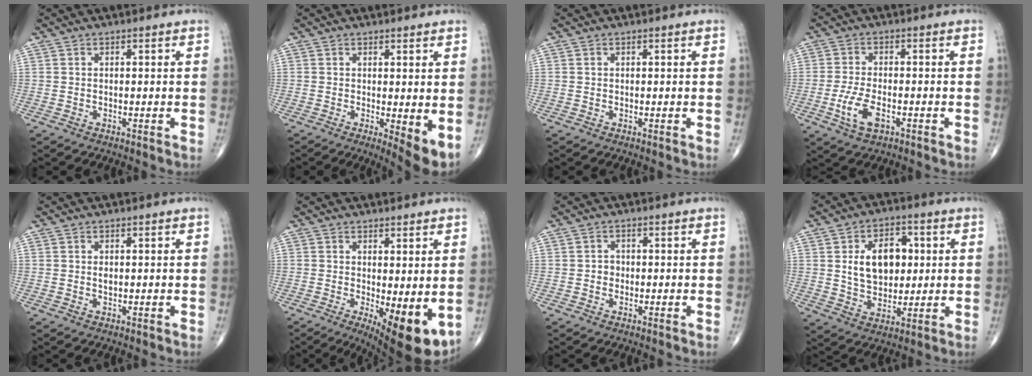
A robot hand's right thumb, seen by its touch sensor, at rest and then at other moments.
{"total": 4.9, "force": [-0.2, 1.3, 4.8], "torque": [-0.070, -0.015, -0.002]}
{"total": 0.0}
{"total": 6.3, "force": [-2.4, 3.0, 5.0], "torque": [-0.106, 0.005, -0.043]}
{"total": 0.9, "force": [0.2, 0.5, 0.6], "torque": [-0.010, 0.000, 0.004]}
{"total": 9.8, "force": [-1.7, 3.3, 9.1], "torque": [-0.124, -0.025, -0.014]}
{"total": 1.6, "force": [-0.3, 1.5, 0.6], "torque": [0.000, 0.006, -0.007]}
{"total": 12.1, "force": [2.1, 8.1, 8.6], "torque": [-0.106, -0.002, 0.040]}